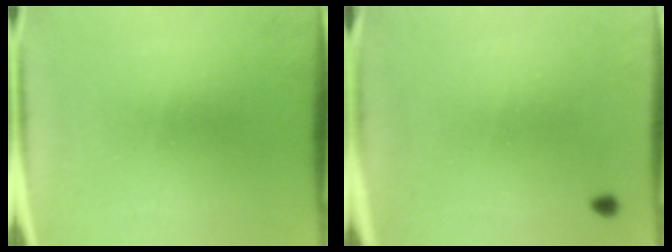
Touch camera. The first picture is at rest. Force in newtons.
{"total": 0.8}